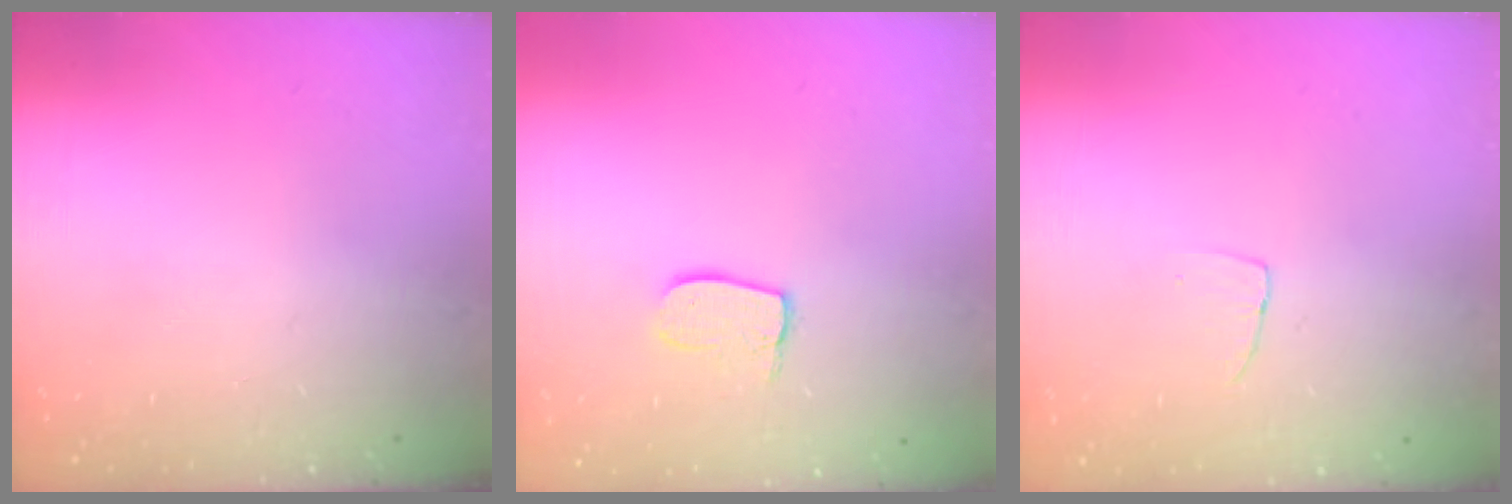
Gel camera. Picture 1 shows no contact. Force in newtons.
{"total": 7.6, "press": 7.6, "slide": 0.2}
{"total": 2.9, "press": 2.9, "slide": 0.1}